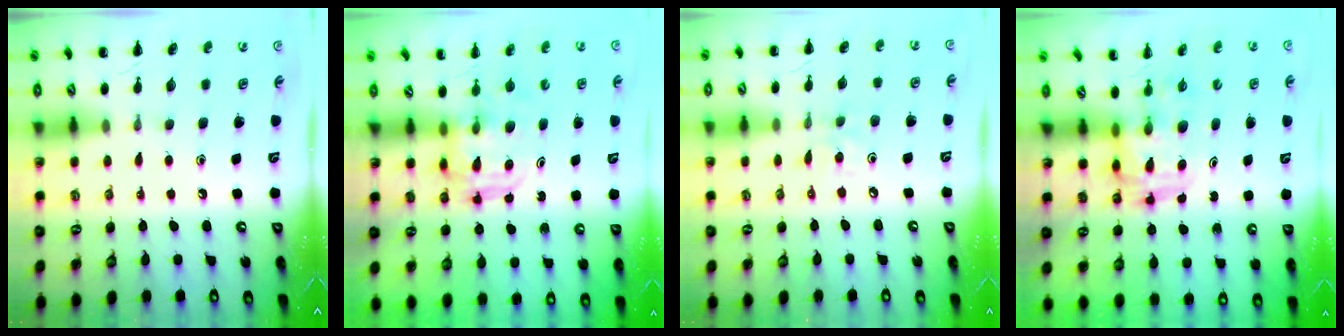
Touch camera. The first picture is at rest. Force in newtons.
{"total": 3.6, "press": 3.6, "slide": 0.2}
{"total": 2.1, "press": 2.0, "slide": 0.6}
{"total": 3.6, "press": 3.6, "slide": 0.6}